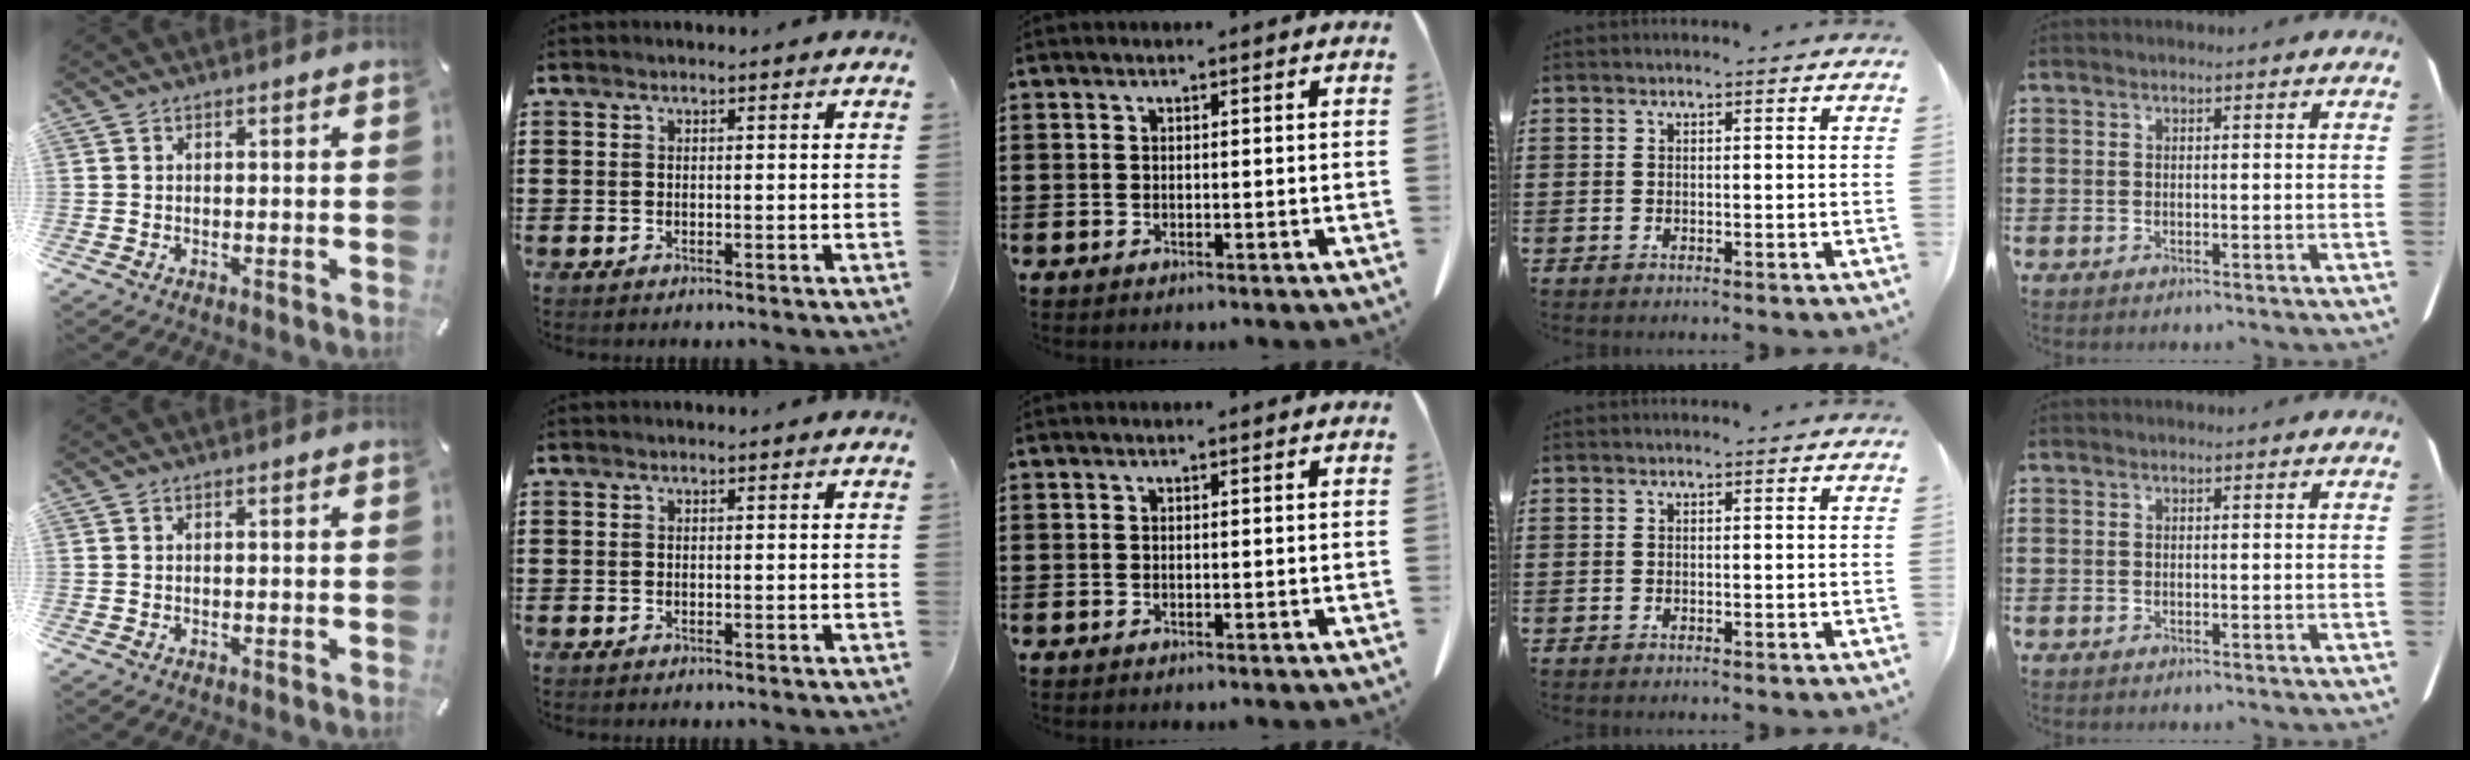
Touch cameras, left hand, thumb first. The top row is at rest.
{}